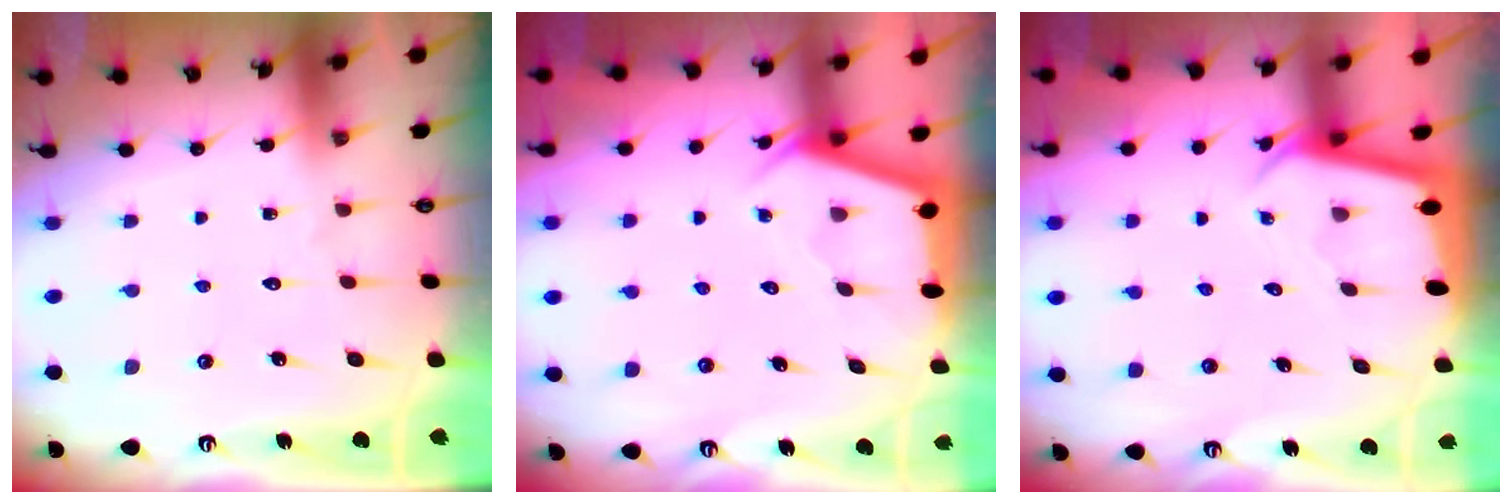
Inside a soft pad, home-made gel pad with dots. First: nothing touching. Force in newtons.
{"total": 2.7, "press": 2.6, "slide": 0.3}
{"total": 1.9, "press": 1.9, "slide": 0.1}